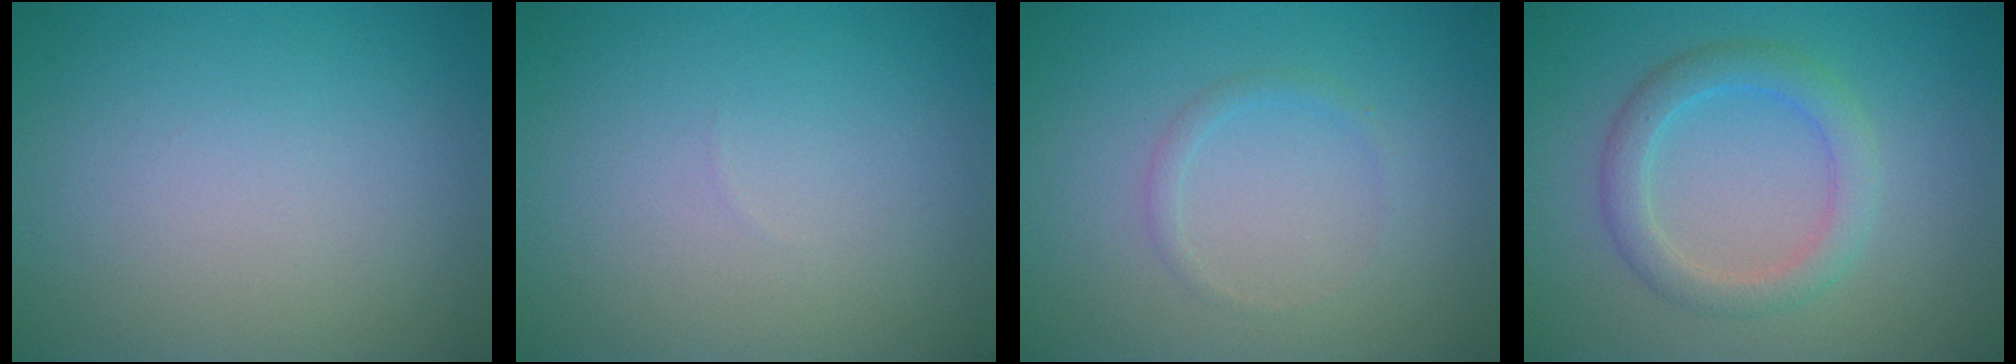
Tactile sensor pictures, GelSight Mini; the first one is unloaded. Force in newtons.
{"total": 0.0}
{"total": 0.9, "press": 0.9, "slide": 0.0}
{"total": 3.2, "press": 3.2, "slide": 0.1}